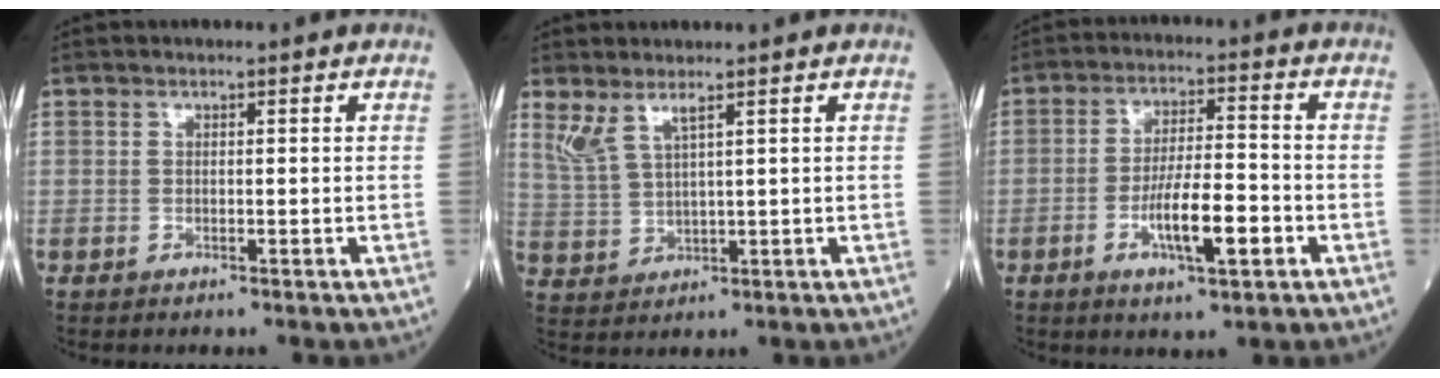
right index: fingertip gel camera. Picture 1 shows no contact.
{"total": 4.0, "force": [2.8, 0.6, 2.8], "torque": [-0.074, 0.002, 0.071]}
{"total": 8.8, "force": [-3.2, 1.6, 8.0], "torque": [-0.146, 0.000, -0.052]}